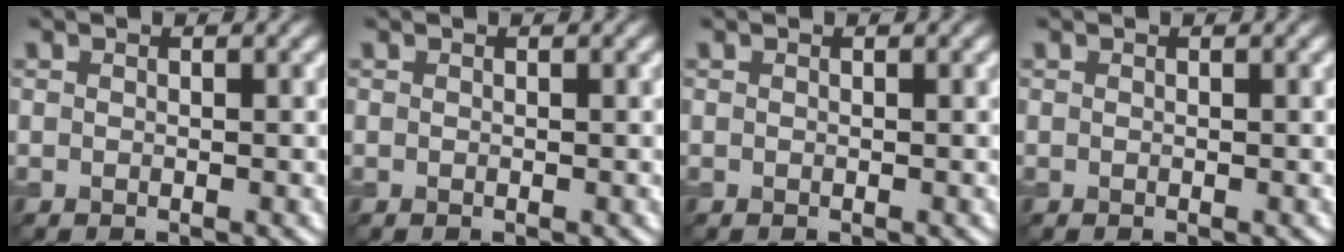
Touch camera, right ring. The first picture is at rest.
{"total": 0.0}
{"total": 0.0}
{"total": 0.0}